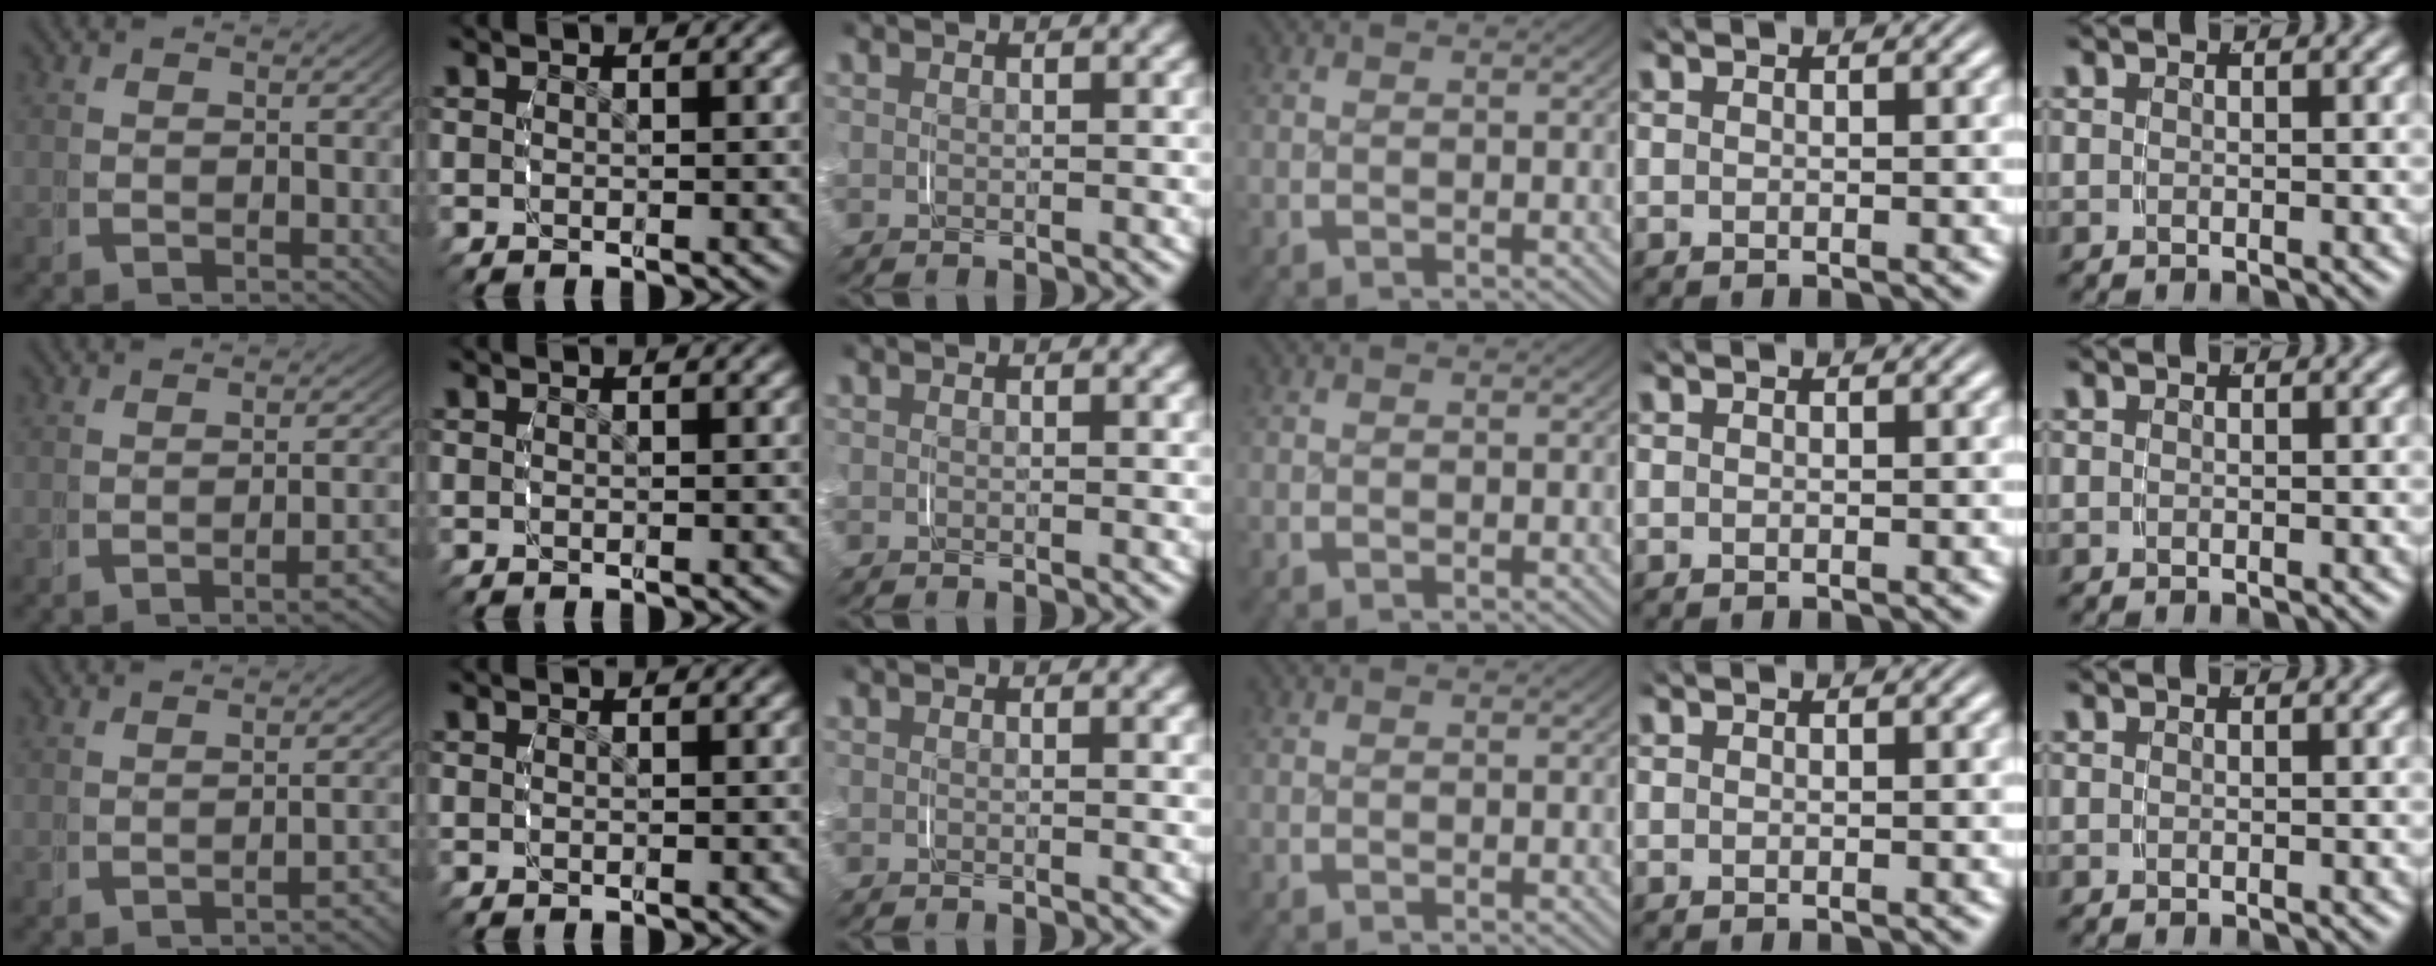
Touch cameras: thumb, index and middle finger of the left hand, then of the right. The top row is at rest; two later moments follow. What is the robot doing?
{"motion": "grasp_and_lifting", "object": "string"}